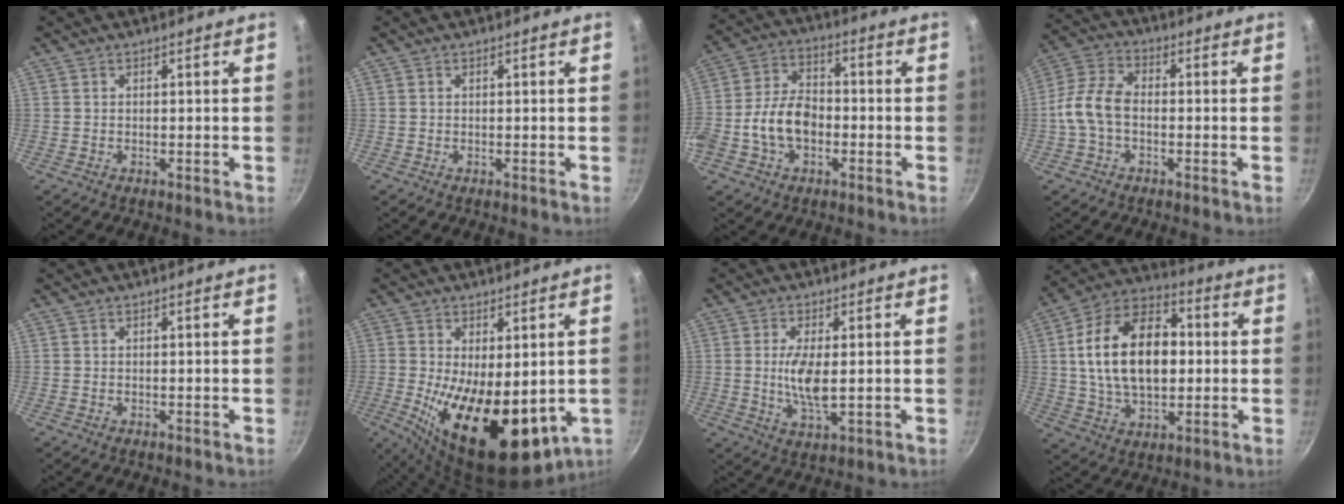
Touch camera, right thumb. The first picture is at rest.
{"total": 0.0}
{"total": 11.3, "force": [-2.7, 7.7, 7.8], "torque": [-0.125, 0.035, -0.061]}
{"total": 8.2, "force": [-1.5, 5.1, 6.2], "torque": [-0.124, 0.034, -0.043]}
{"total": 0.0}
{"total": 18.0, "force": [-2.3, 8.7, 15.6], "torque": [-0.225, -0.022, -0.018]}
{"total": 7.0, "force": [0.3, 2.6, 6.5], "torque": [-0.133, -0.009, 0.007]}
{"total": 20.4, "force": [1.6, 12.9, 15.7], "torque": [-0.243, 0.021, 0.019]}